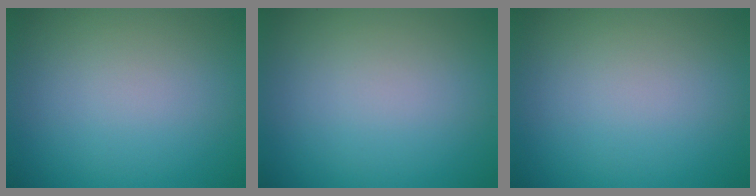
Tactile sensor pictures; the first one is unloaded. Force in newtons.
{"total": 0.0}
{"total": 0.0}